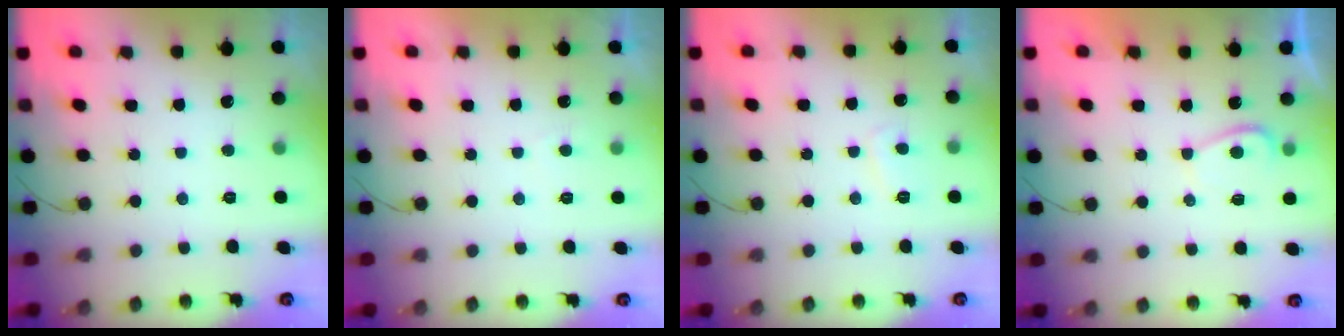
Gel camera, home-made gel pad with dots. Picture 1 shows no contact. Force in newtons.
{"total": 1.1, "press": 1.0, "slide": 0.5}
{"total": 3.2, "press": 3.1, "slide": 0.6}
{"total": 2.3, "press": 2.2, "slide": 0.8}